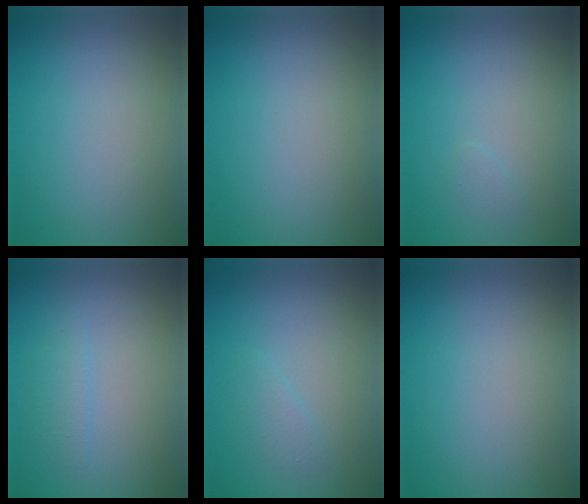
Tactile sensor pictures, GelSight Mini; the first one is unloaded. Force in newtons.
{"total": 0.0}
{"total": 0.5, "press": 0.5, "slide": 0.0}
{"total": 1.2, "press": 1.2, "slide": 0.1}
{"total": 1.1, "press": 1.1, "slide": 0.1}
{"total": 0.0}